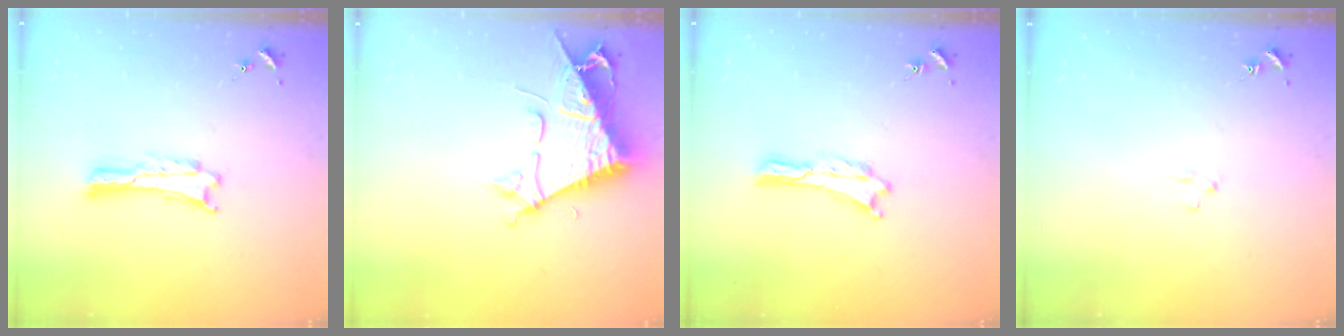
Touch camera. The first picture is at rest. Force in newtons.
{"total": 8.8, "press": 8.8, "slide": 1.1}
{"total": 0.0}
{"total": 1.9, "press": 1.9, "slide": 0.2}